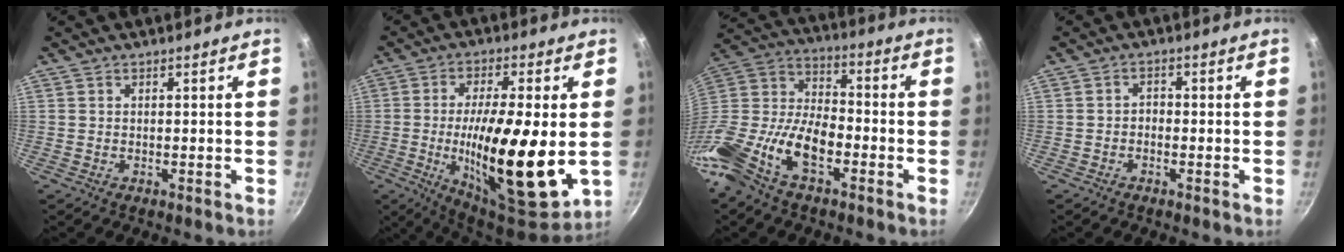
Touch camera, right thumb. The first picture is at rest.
{"total": 21.7, "force": [-2.0, 6.4, 20.6], "torque": [-0.332, -0.012, -0.030]}
{"total": 20.7, "force": [-9.3, 11.0, 14.9], "torque": [-0.284, 0.048, -0.201]}
{"total": 1.6, "force": [-0.7, 1.2, 0.8], "torque": [-0.011, 0.011, -0.016]}